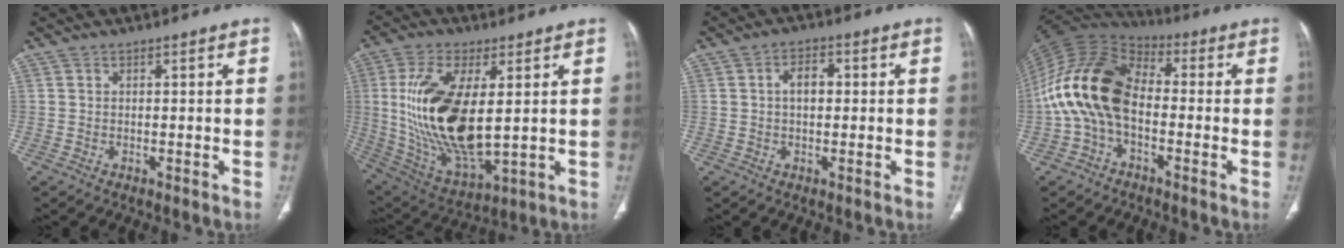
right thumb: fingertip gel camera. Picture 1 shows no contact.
{"total": 21.0, "force": [2.1, 9.5, 18.6], "torque": [-0.373, -0.022, 0.055]}
{"total": 4.1, "force": [0.3, 2.5, 3.2], "torque": [-0.051, 0.012, 0.003]}
{"total": 16.6, "force": [-1.8, 10.3, 12.9], "torque": [-0.248, 0.042, -0.043]}